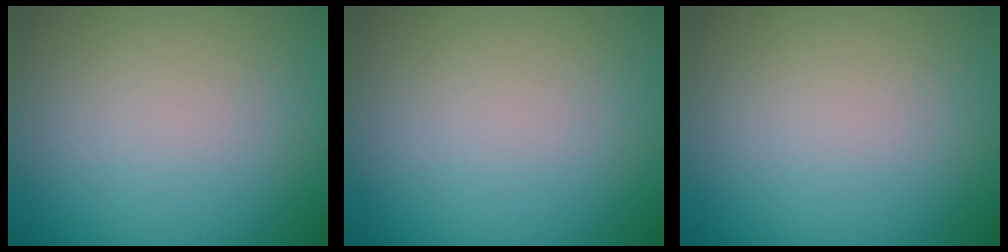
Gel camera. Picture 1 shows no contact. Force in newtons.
{"total": 0.0}
{"total": 0.0}